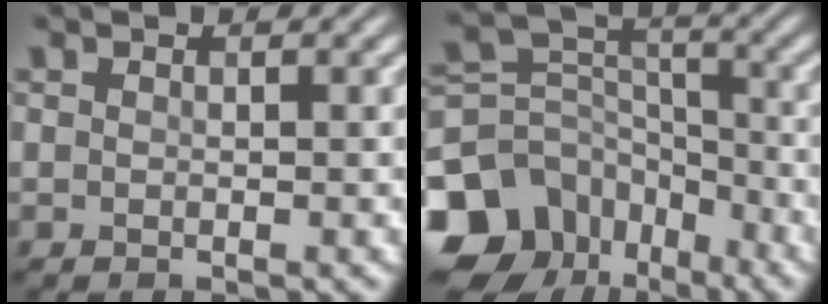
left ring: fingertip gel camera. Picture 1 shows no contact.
{"total": 14.3, "force": [-8.5, 10.3, 5.1], "torque": [-0.147, -0.011, -0.139]}